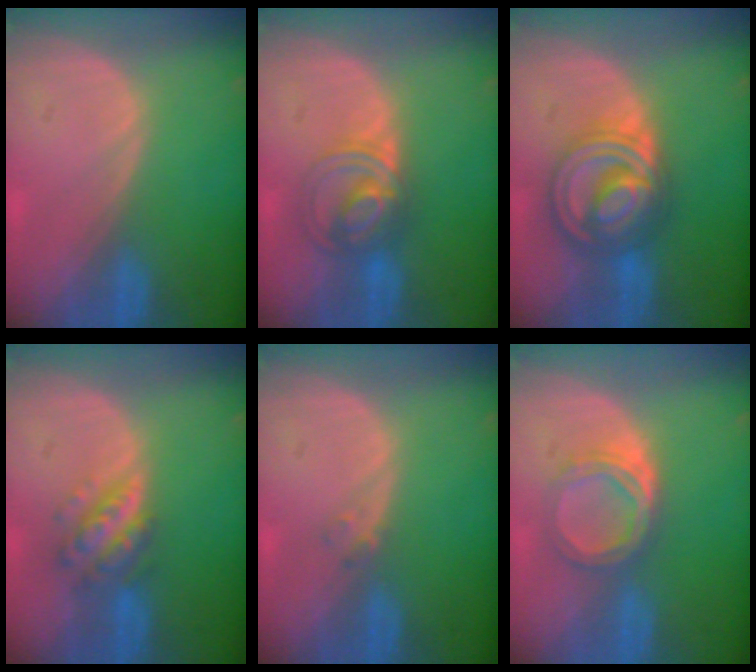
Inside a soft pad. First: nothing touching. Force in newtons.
{"total": 5.9, "press": 5.9, "slide": 0.9}
{"total": 9.2, "press": 9.2, "slide": 0.6}
{"total": 5.8, "press": 5.3, "slide": 2.4}
{"total": 1.0, "press": 1.0, "slide": 0.2}
{"total": 5.7, "press": 5.0, "slide": 2.7}